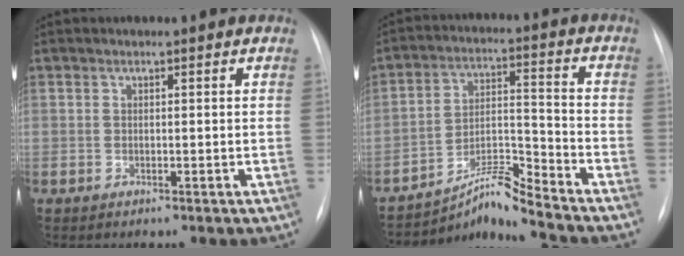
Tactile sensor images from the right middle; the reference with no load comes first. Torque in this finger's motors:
{"motor_torque": [-0.54, -0.92, -0.03, 0.00]}